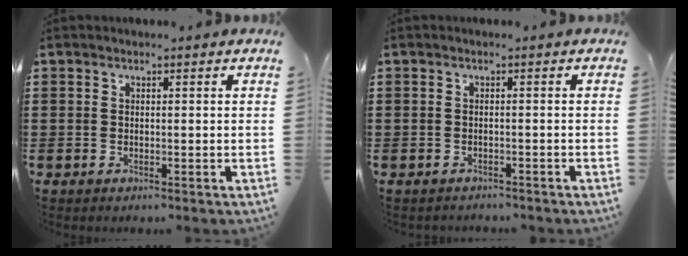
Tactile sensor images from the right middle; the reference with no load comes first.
{"total": 1.0, "force": [-0.9, 0.2, 0.0], "torque": [-0.002, 0.002, -0.021]}